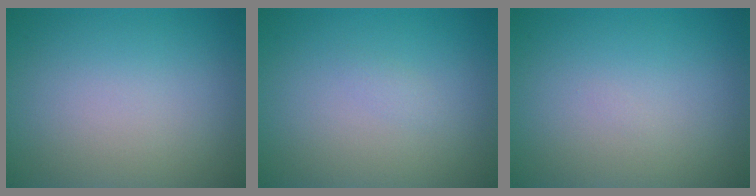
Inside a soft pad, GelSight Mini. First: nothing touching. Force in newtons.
{"total": 0.5, "press": 0.5, "slide": 0.1}
{"total": 0.0}